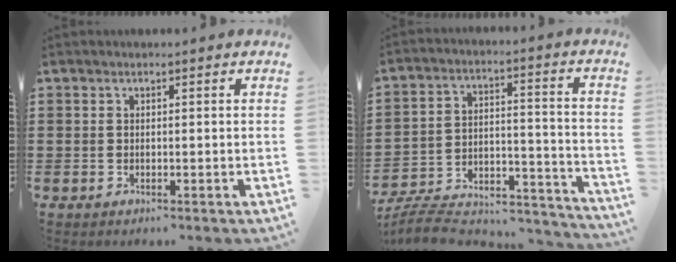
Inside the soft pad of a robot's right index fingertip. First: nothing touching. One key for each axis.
{"total": 6.6, "fx": -5.9, "fy": 2.2, "fz": 2.1, "tx": -0.034, "ty": 0.005, "tz": -0.115}